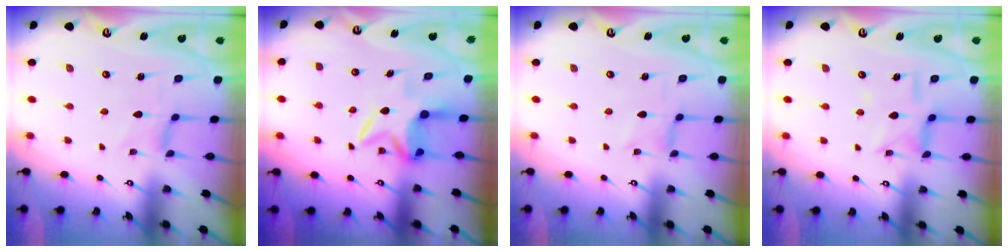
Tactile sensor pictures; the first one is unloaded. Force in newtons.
{"total": 6.9, "press": 6.8, "slide": 1.0}
{"total": 0.0}
{"total": 7.5, "press": 7.5, "slide": 0.5}